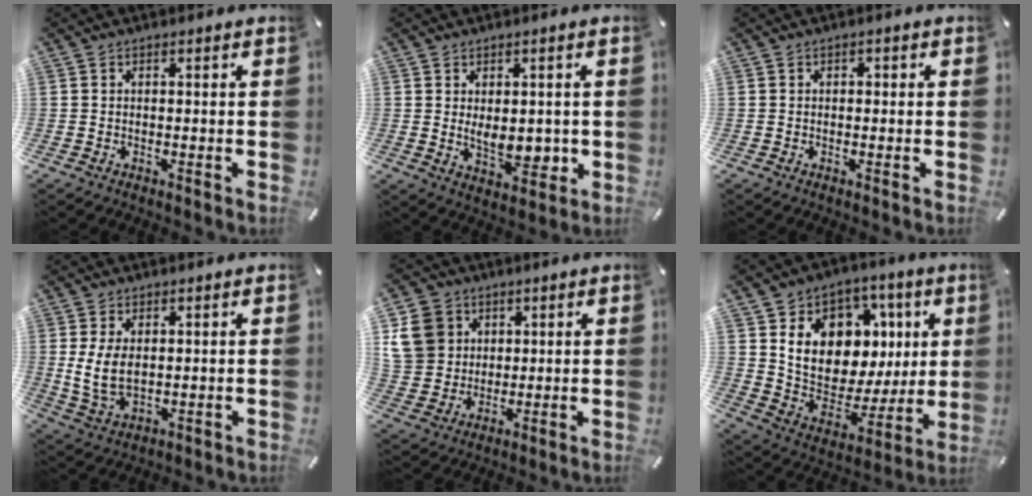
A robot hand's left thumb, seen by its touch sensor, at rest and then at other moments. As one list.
[{"total": 7.3, "force": [-0.1, 4.7, 5.6], "torque": [-0.064, -0.002, 0.004]}, {"total": 0.6, "force": [-0.3, 0.5, 0.2], "torque": [-0.005, 0.004, -0.008]}, {"total": 6.9, "force": [1.2, 4.2, 5.4], "torque": [-0.121, -0.004, 0.019]}, {"total": 11.1, "force": [4.0, 9.8, 3.1], "torque": [-0.081, -0.006, 0.084]}, {"total": 13.6, "force": [4.8, 10.7, 6.8], "torque": [-0.106, -0.039, 0.093]}]